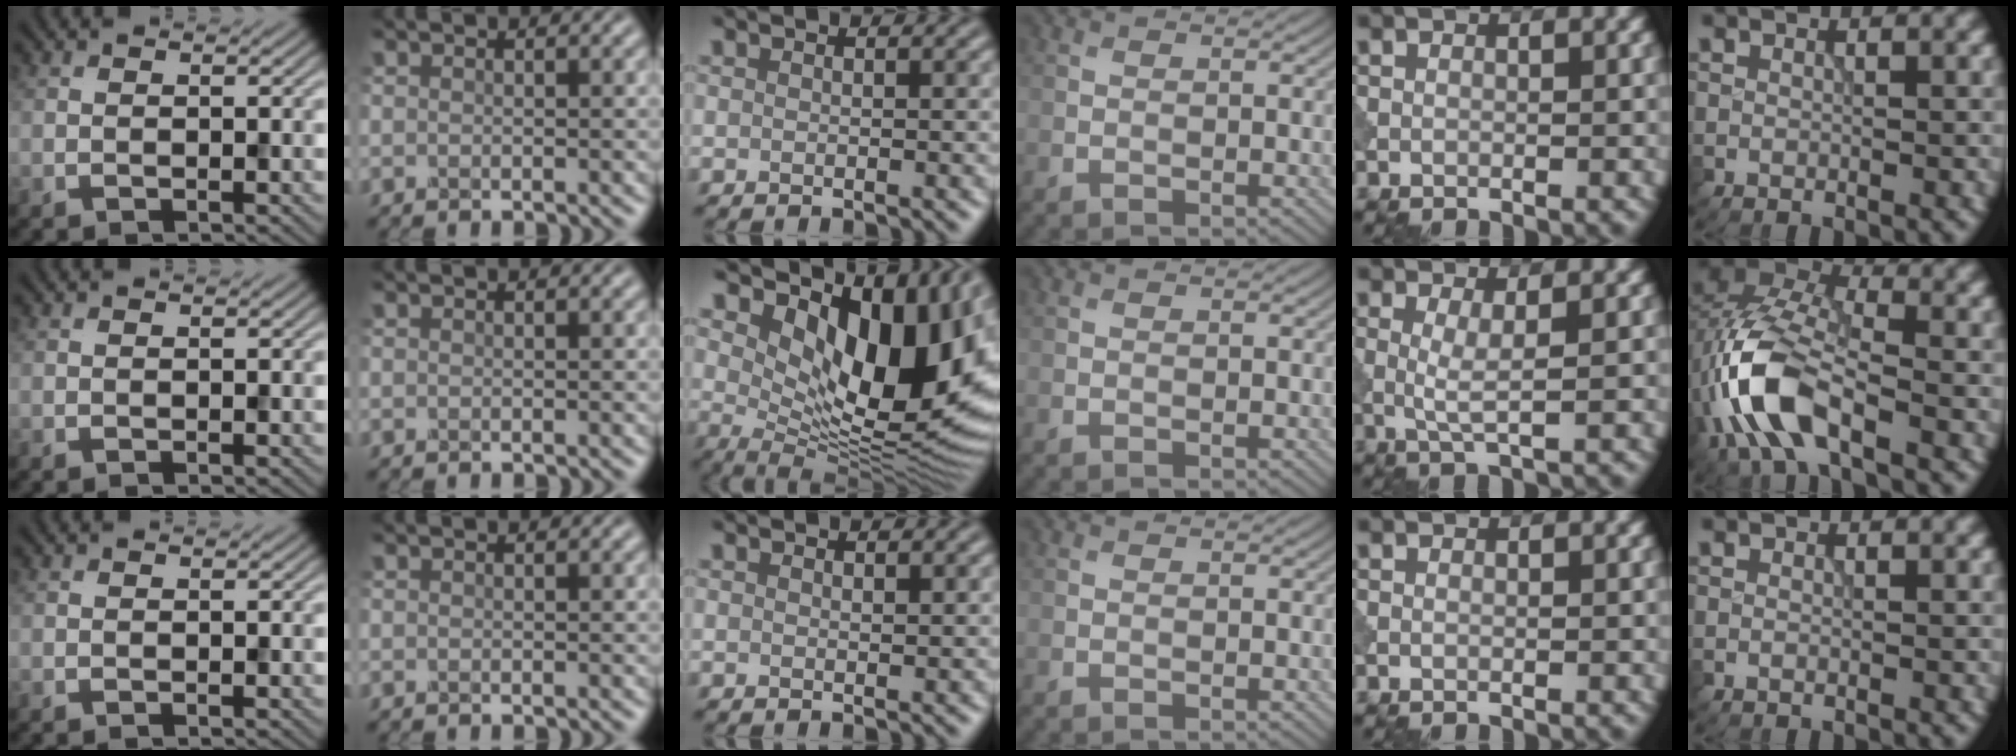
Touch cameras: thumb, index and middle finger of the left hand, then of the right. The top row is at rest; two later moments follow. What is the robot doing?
{"motion": "dispense", "object": "dispenser bottle"}